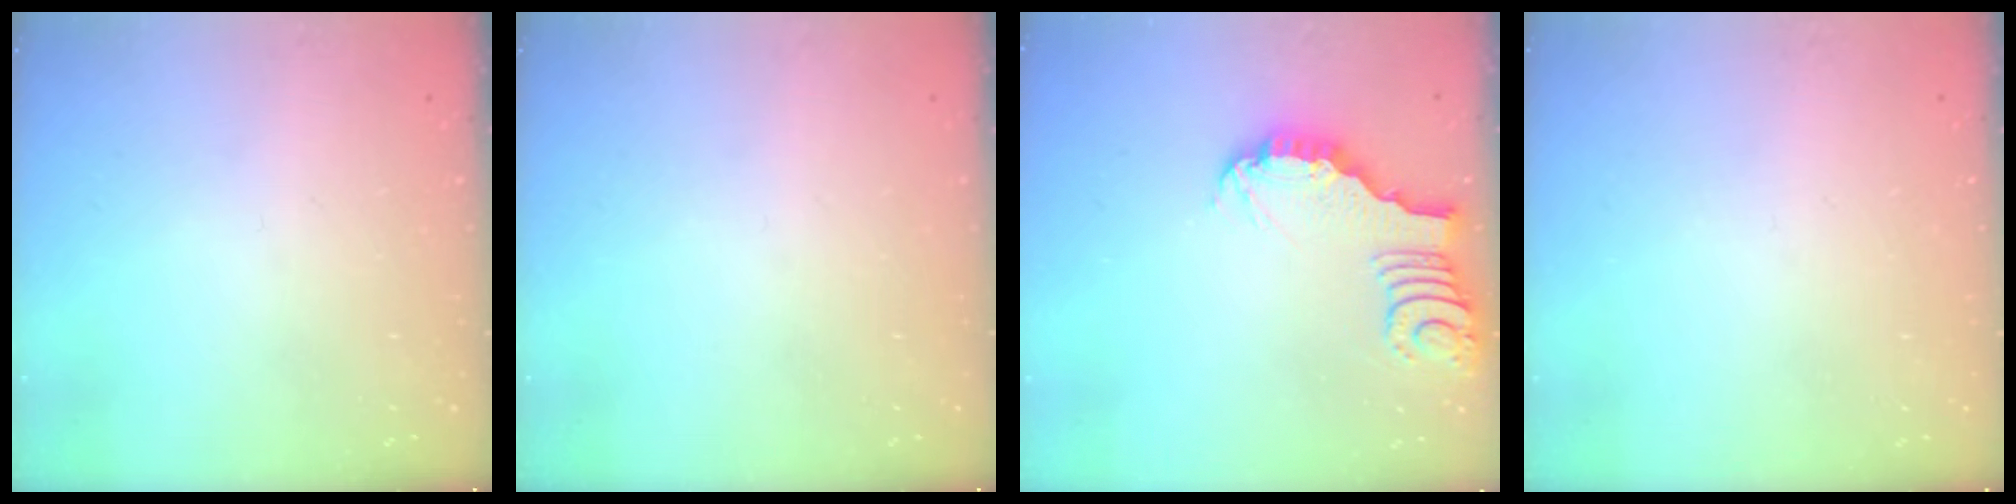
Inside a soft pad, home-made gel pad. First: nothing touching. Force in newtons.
{"total": 0.0}
{"total": 3.5, "press": 3.5, "slide": 0.3}
{"total": 0.0}